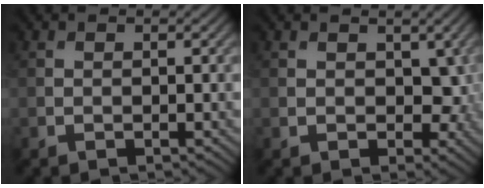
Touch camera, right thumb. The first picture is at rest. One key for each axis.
{"total": 3.2, "fx": 0.4, "fy": 2.2, "fz": 2.3, "tx": -0.036, "ty": -0.009, "tz": 0.011}